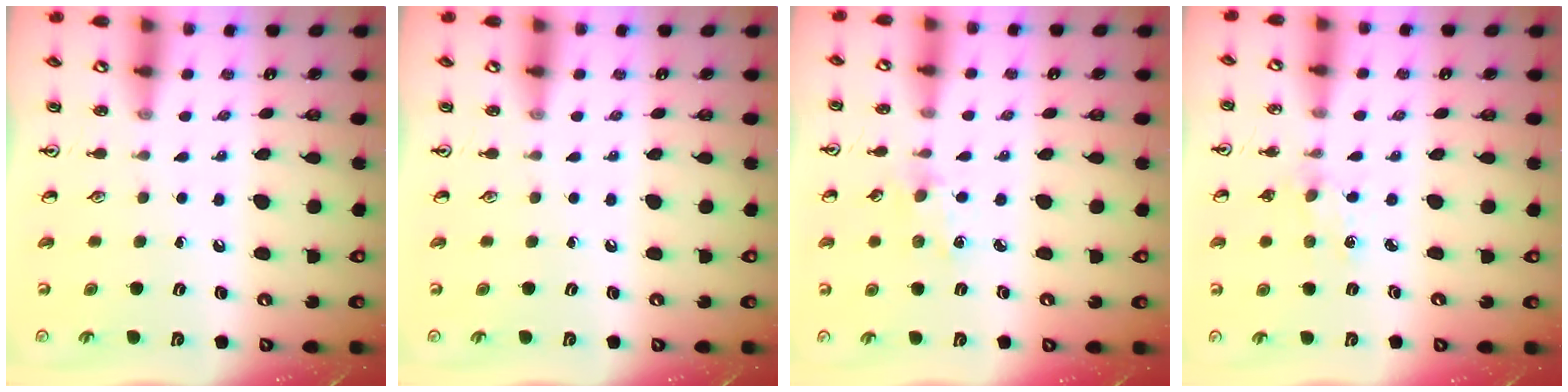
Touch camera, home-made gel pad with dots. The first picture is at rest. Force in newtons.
{"total": 0.0}
{"total": 2.8, "press": 2.8, "slide": 0.4}
{"total": 2.0, "press": 2.0, "slide": 0.3}